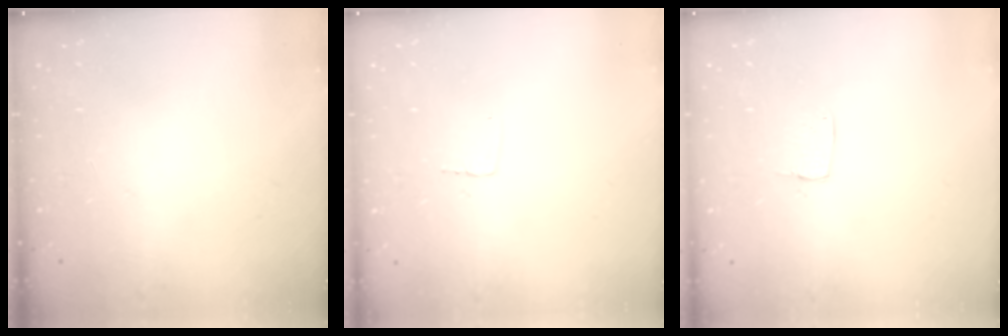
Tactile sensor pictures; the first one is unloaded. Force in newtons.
{"total": 2.6, "press": 2.6, "slide": 0.1}
{"total": 4.1, "press": 4.0, "slide": 0.2}